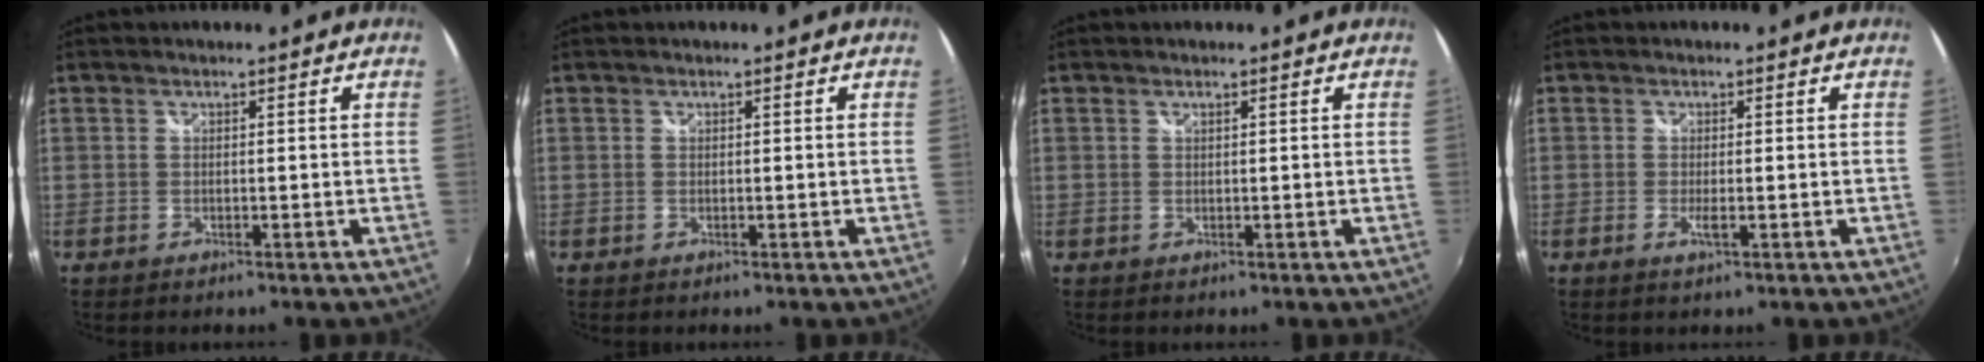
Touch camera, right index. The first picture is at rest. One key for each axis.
{"total": 0.0}
{"total": 0.0}
{"total": 1.6, "fx": -0.5, "fy": 0.0, "fz": 1.6, "tx": -0.031, "ty": -0.002, "tz": -0.007}